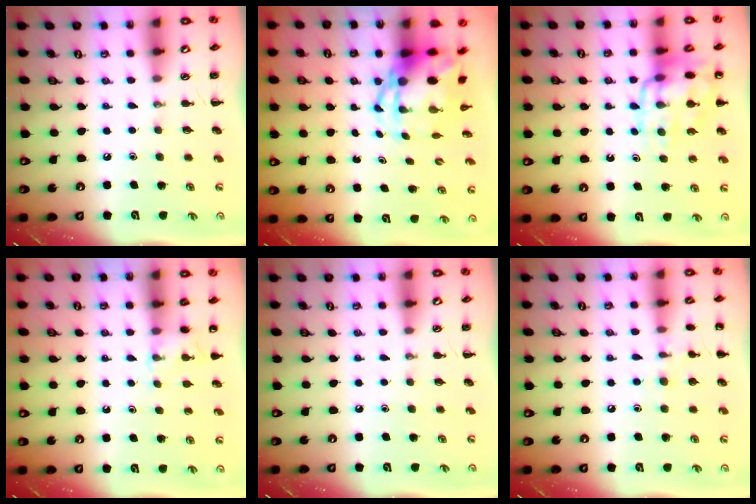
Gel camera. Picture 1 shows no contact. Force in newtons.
{"total": 5.6, "press": 5.4, "slide": 1.6}
{"total": 14.4, "press": 14.2, "slide": 2.4}
{"total": 5.1, "press": 4.8, "slide": 1.6}
{"total": 0.0}
{"total": 7.4, "press": 7.2, "slide": 1.9}